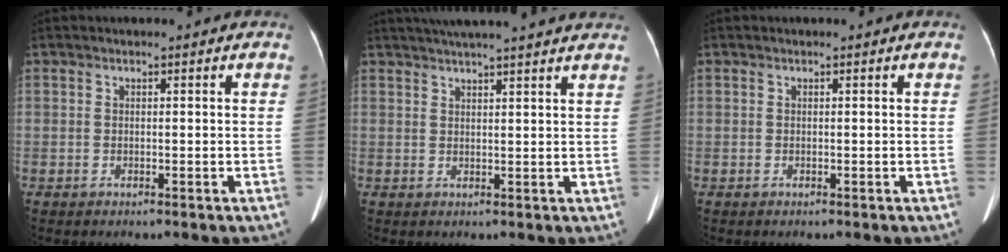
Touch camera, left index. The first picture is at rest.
{"total": 14.5, "force": [12.9, 0.2, 6.7], "torque": [-0.111, 0.032, 0.168]}
{"total": 0.0}